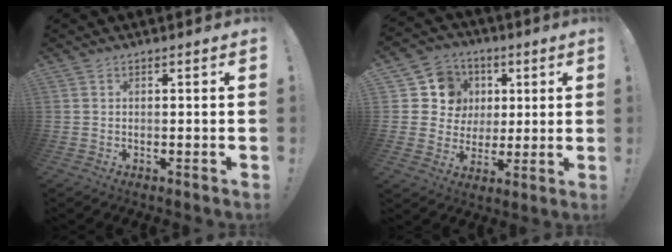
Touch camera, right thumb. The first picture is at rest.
{"total": 11.4, "force": [2.9, 10.6, 2.9], "torque": [-0.037, -0.010, 0.070]}